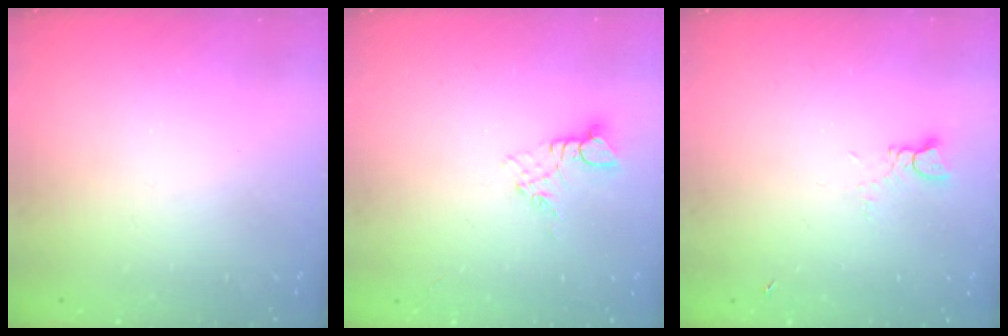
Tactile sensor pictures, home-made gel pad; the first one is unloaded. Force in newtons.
{"total": 2.8, "press": 2.7, "slide": 0.3}
{"total": 1.4, "press": 1.4, "slide": 0.2}